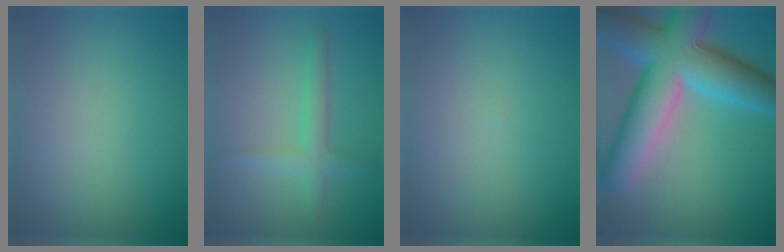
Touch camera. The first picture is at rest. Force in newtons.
{"total": 2.6, "press": 2.6, "slide": 0.1}
{"total": 0.0}
{"total": 12.8, "press": 12.8, "slide": 0.7}